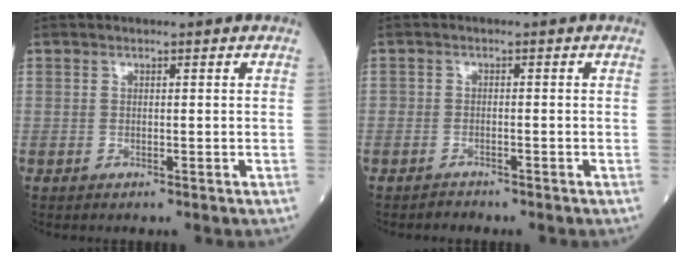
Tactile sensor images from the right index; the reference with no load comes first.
{"total": 1.4, "force": [-1.3, 0.4, -0.3], "torque": [0.004, -0.003, -0.022]}